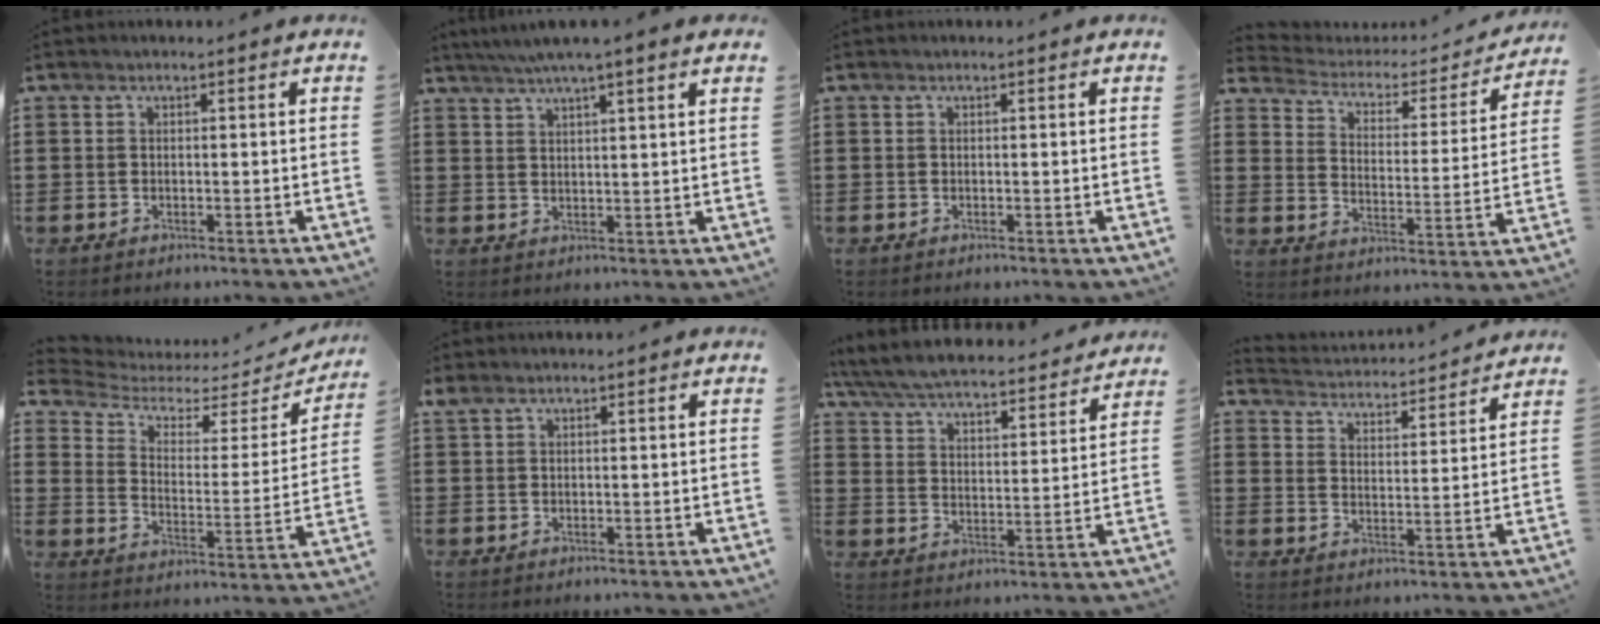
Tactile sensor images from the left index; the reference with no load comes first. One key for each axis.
{"total": 4.1, "fx": 3.2, "fy": -0.4, "fz": 2.5, "tx": -0.057, "ty": -0.005, "tz": 0.055}
{"total": 0.0}
{"total": 2.7, "fx": 2.2, "fy": 1.2, "fz": 0.9, "tx": -0.037, "ty": -0.017, "tz": 0.030}
{"total": 4.3, "fx": 3.5, "fy": 1.9, "fz": 1.7, "tx": -0.061, "ty": -0.024, "tz": 0.055}
{"total": 0.9, "fx": 0.7, "fy": 0.5, "fz": 0.5, "tx": -0.013, "ty": 0.003, "tz": 0.013}
{"total": 6.0, "fx": 5.8, "fy": 0.2, "fz": 1.5, "tx": -0.057, "ty": -0.039, "tz": 0.096}
{"total": 3.4, "fx": 3.4, "fy": 0.0, "fz": -0.1, "tx": -0.021, "ty": -0.032, "tz": 0.053}